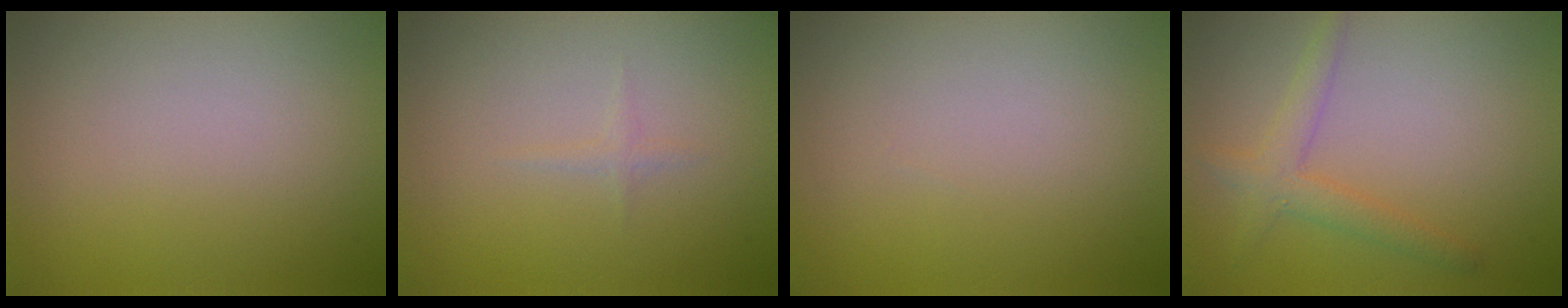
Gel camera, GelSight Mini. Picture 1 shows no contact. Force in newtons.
{"total": 0.6, "press": 0.6, "slide": 0.1}
{"total": 0.0}
{"total": 2.5, "press": 2.5, "slide": 0.1}